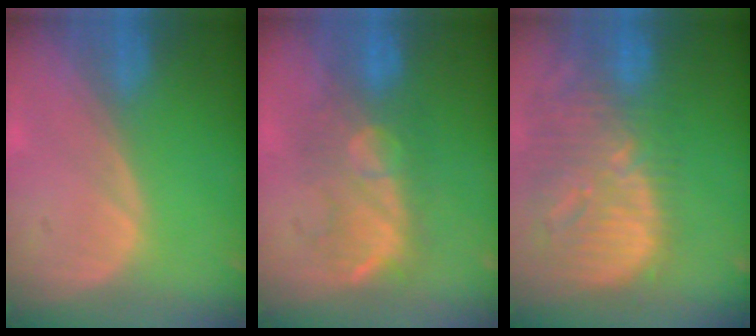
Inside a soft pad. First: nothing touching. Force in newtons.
{"total": 8.0, "press": 7.9, "slide": 0.7}
{"total": 13.3, "press": 11.6, "slide": 6.5}